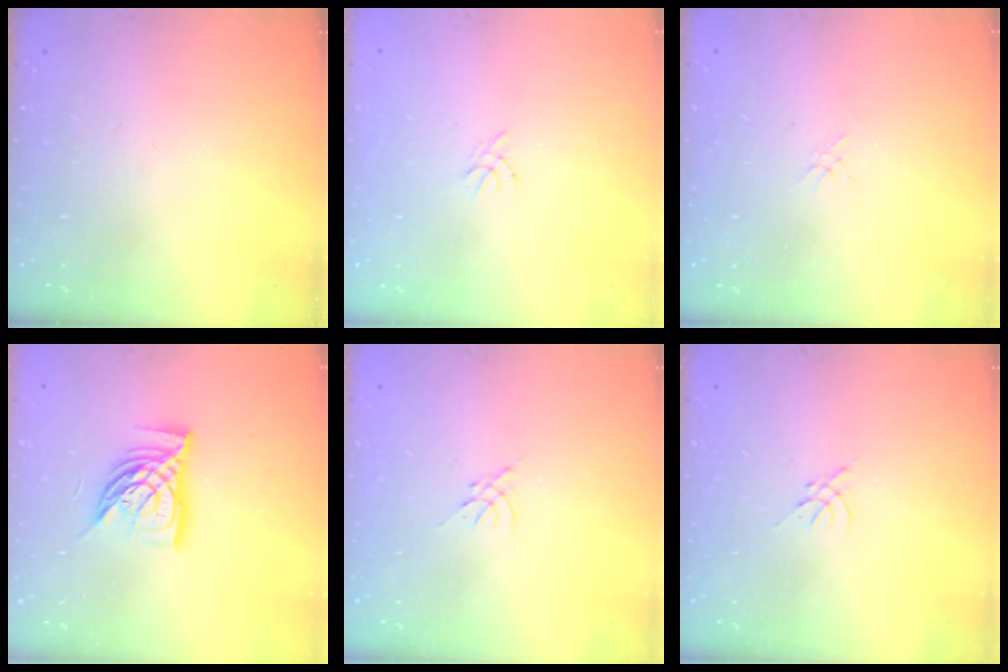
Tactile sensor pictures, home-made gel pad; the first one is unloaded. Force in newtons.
{"total": 1.3, "press": 1.2, "slide": 0.4}
{"total": 1.3, "press": 1.2, "slide": 0.3}
{"total": 11.6, "press": 11.5, "slide": 1.5}
{"total": 0.0}
{"total": 0.0}